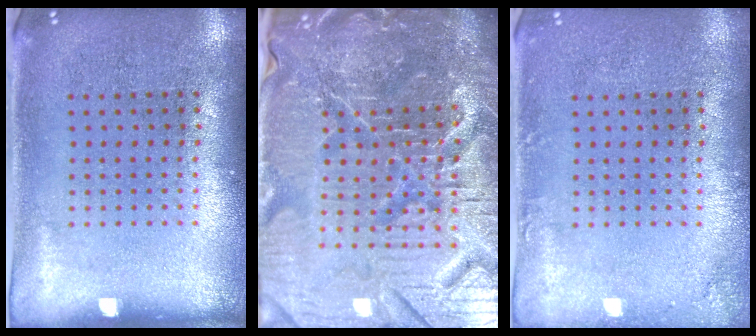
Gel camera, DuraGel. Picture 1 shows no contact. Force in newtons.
{"total": 7.3, "press": 6.5, "slide": 3.4}
{"total": 1.1, "press": 1.1, "slide": 0.1}